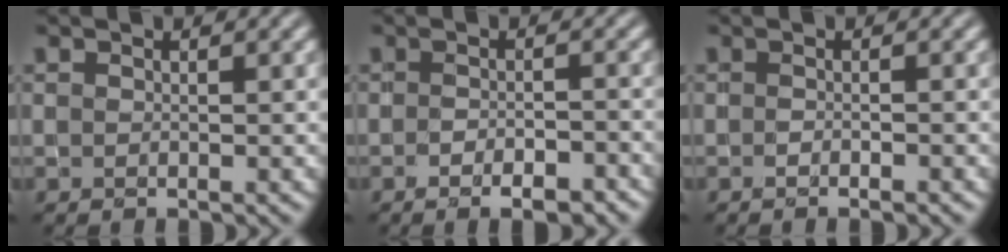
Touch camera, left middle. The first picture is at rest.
{"total": 3.0, "force": [-1.7, 1.2, 2.2], "torque": [-0.031, 0.003, -0.021]}
{"total": 0.9, "force": [-0.7, 0.2, 0.5], "torque": [-0.010, -0.003, -0.010]}